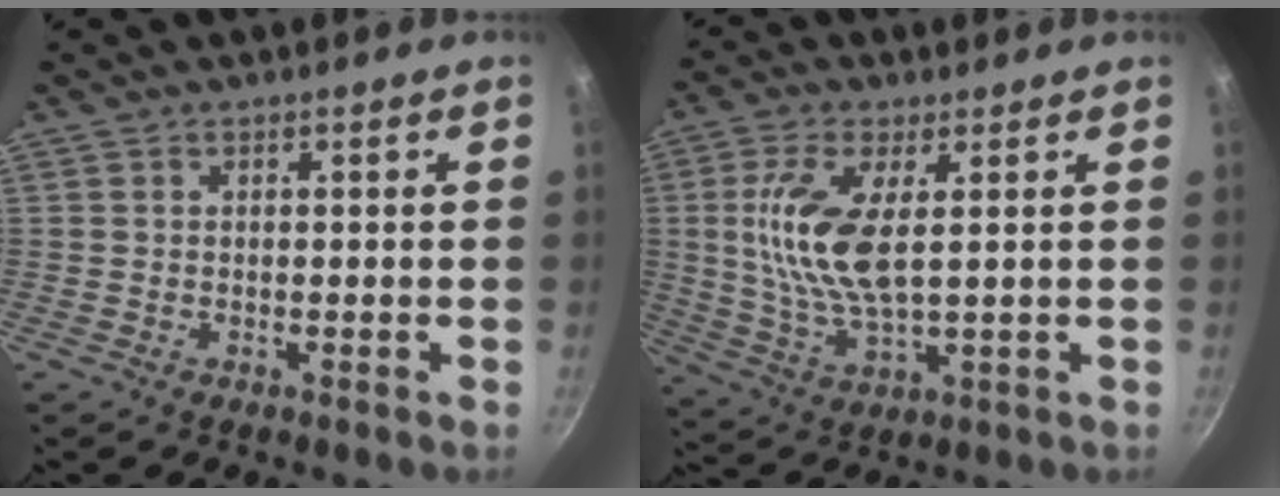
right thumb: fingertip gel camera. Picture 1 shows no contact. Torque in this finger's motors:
{"motor_torque": [1.57, 1.53, 1.64, -0.46, 0.43]}